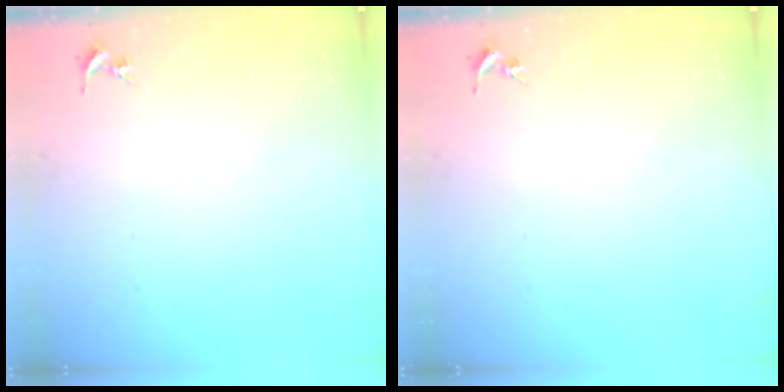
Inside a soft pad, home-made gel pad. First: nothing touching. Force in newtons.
{"total": 0.0}